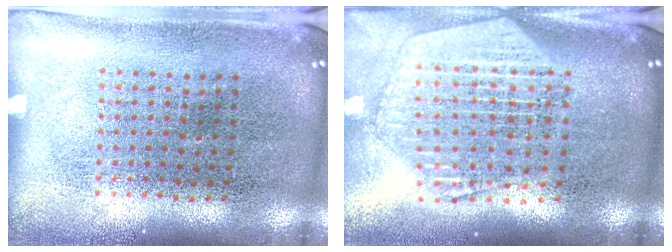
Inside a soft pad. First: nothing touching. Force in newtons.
{"total": 2.6, "press": 2.2, "slide": 1.3}